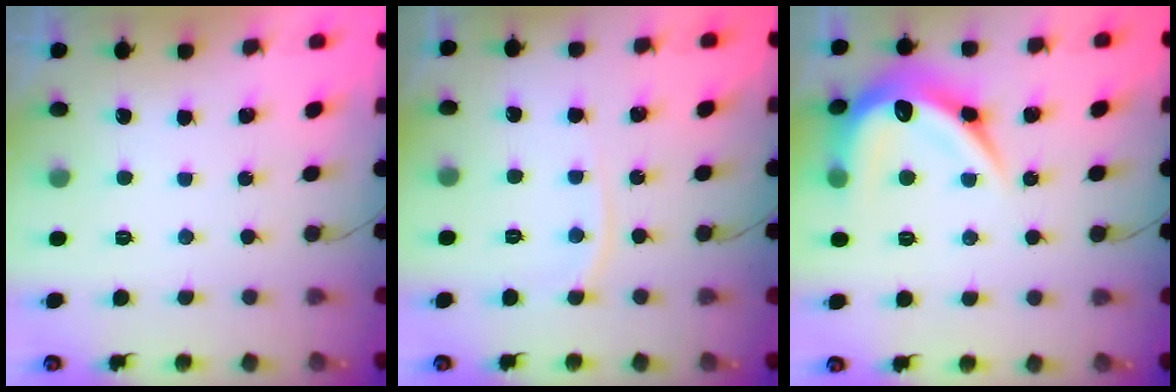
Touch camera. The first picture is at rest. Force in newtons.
{"total": 4.3, "press": 4.3, "slide": 0.2}
{"total": 15.6, "press": 15.6, "slide": 0.4}